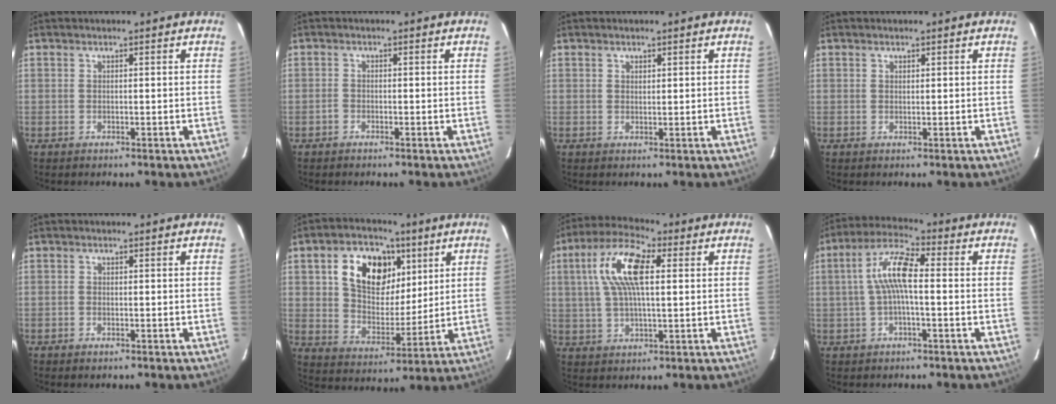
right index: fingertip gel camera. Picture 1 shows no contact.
{"total": 1.0, "force": [-0.8, 0.5, 0.2], "torque": [-0.008, 0.001, -0.020]}
{"total": 0.9, "force": [0.6, 0.7, 0.3], "torque": [-0.002, 0.003, 0.010]}
{"total": 0.5, "force": [0.4, 0.3, 0.1], "torque": [-0.002, 0.002, 0.006]}
{"total": 0.8, "force": [-0.6, 0.4, 0.4], "torque": [-0.009, -0.002, -0.013]}
{"total": 15.4, "force": [6.3, 10.0, 9.9], "torque": [-0.180, 0.022, 0.112]}
{"total": 12.4, "force": [3.1, 4.6, 11.1], "torque": [-0.218, 0.025, 0.053]}
{"total": 8.5, "force": [0.0, 2.2, 8.2], "torque": [-0.169, 0.021, -0.002]}